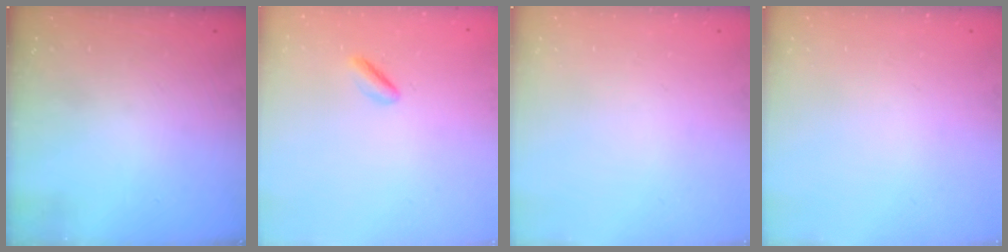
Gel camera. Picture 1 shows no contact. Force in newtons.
{"total": 1.1, "press": 0.8, "slide": 0.8}
{"total": 0.0}
{"total": 0.0}